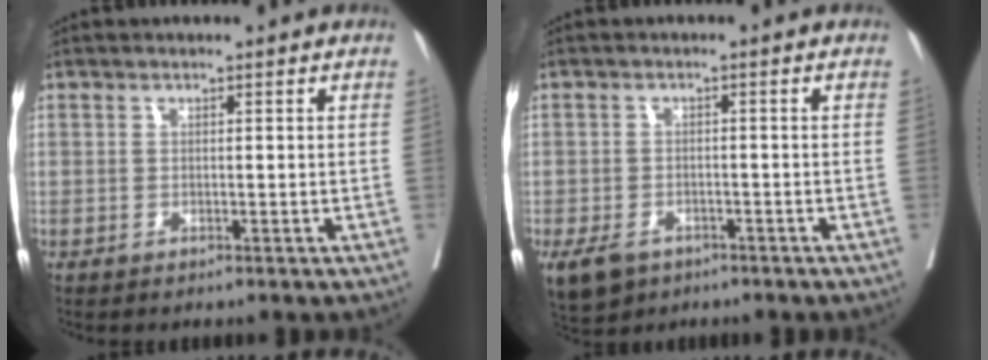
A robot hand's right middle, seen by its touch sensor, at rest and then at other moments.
{"total": 5.7, "force": [-3.5, 3.7, 2.6], "torque": [-0.048, -0.004, -0.051]}